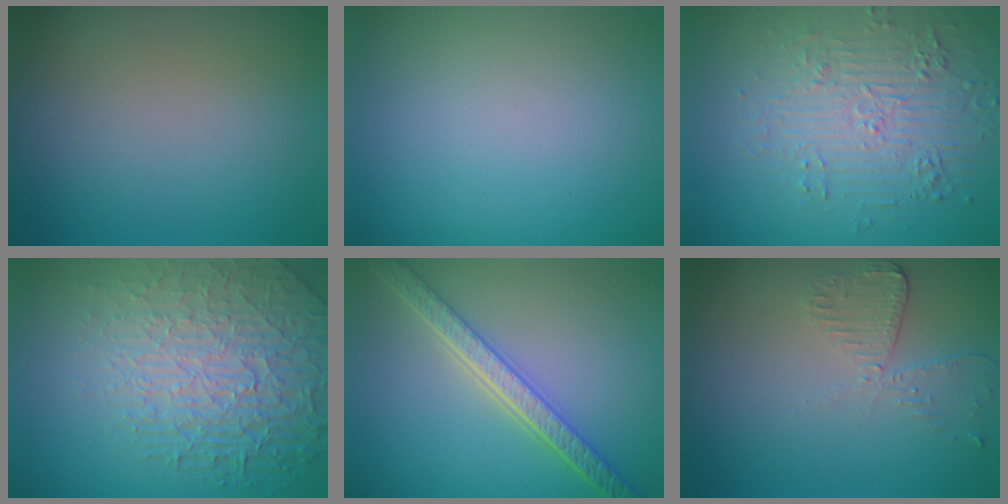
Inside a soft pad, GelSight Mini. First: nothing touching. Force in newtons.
{"total": 0.0}
{"total": 4.8, "press": 4.1, "slide": 2.4}
{"total": 7.6, "press": 5.8, "slide": 5.0}
{"total": 5.0, "press": 4.2, "slide": 2.6}
{"total": 2.6, "press": 2.3, "slide": 1.2}